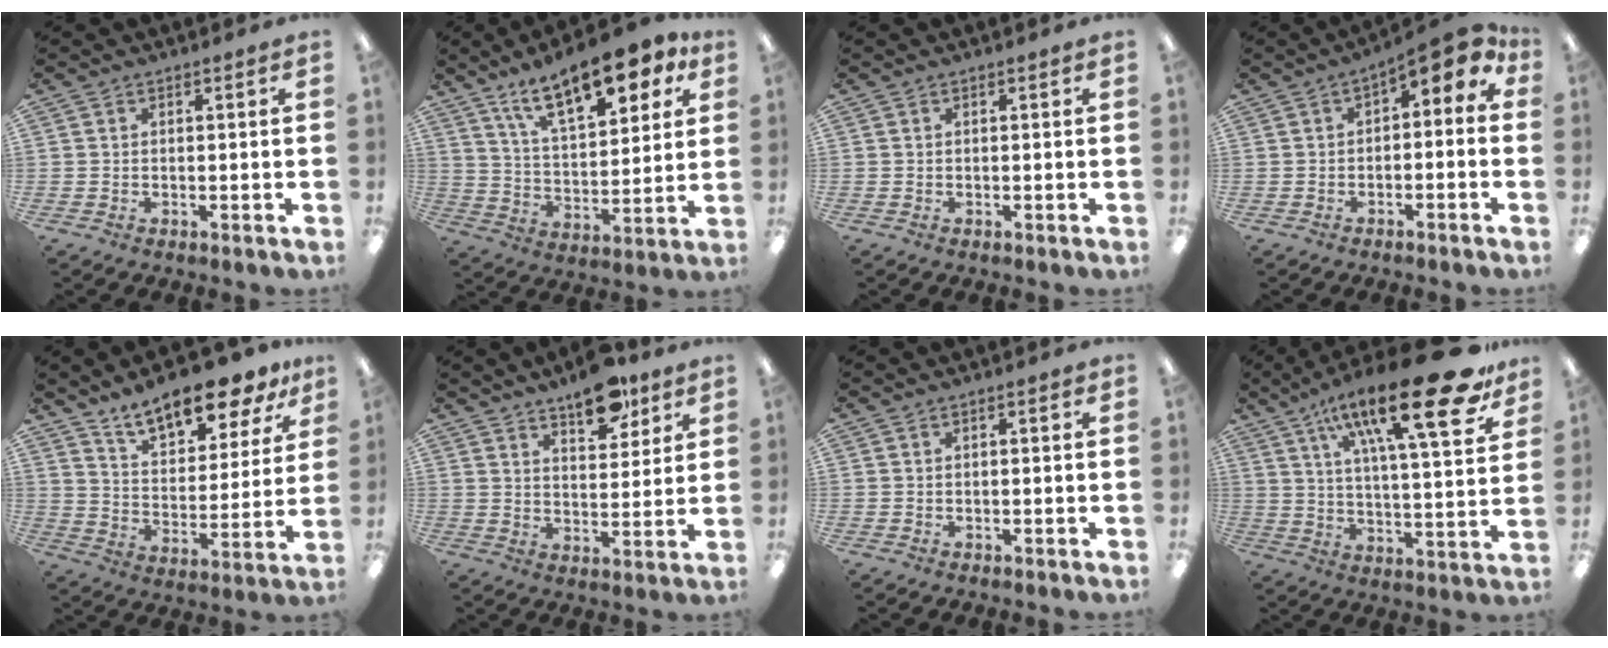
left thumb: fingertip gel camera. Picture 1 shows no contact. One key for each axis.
{"total": 17.9, "fx": 11.9, "fy": 7.1, "fz": 11.2, "tx": -0.178, "ty": -0.054, "tz": 0.200}
{"total": 0.0}
{"total": 6.2, "fx": 1.6, "fy": 3.2, "fz": 5.0, "tx": -0.063, "ty": -0.007, "tz": 0.022}
{"total": 14.8, "fx": 12.3, "fy": 4.7, "fz": 6.7, "tx": -0.106, "ty": -0.080, "tz": 0.214}
{"total": 10.9, "fx": 8.1, "fy": 4.7, "fz": 5.5, "tx": -0.056, "ty": -0.048, "tz": 0.137}
{"total": 0.7, "fx": 0.2, "fy": 0.2, "fz": 0.7, "tx": -0.013, "ty": 0.003, "tz": 0.002}
{"total": 26.2, "fx": 15.4, "fy": 6.9, "fz": 20.0, "tx": -0.302, "ty": -0.089, "tz": 0.238}